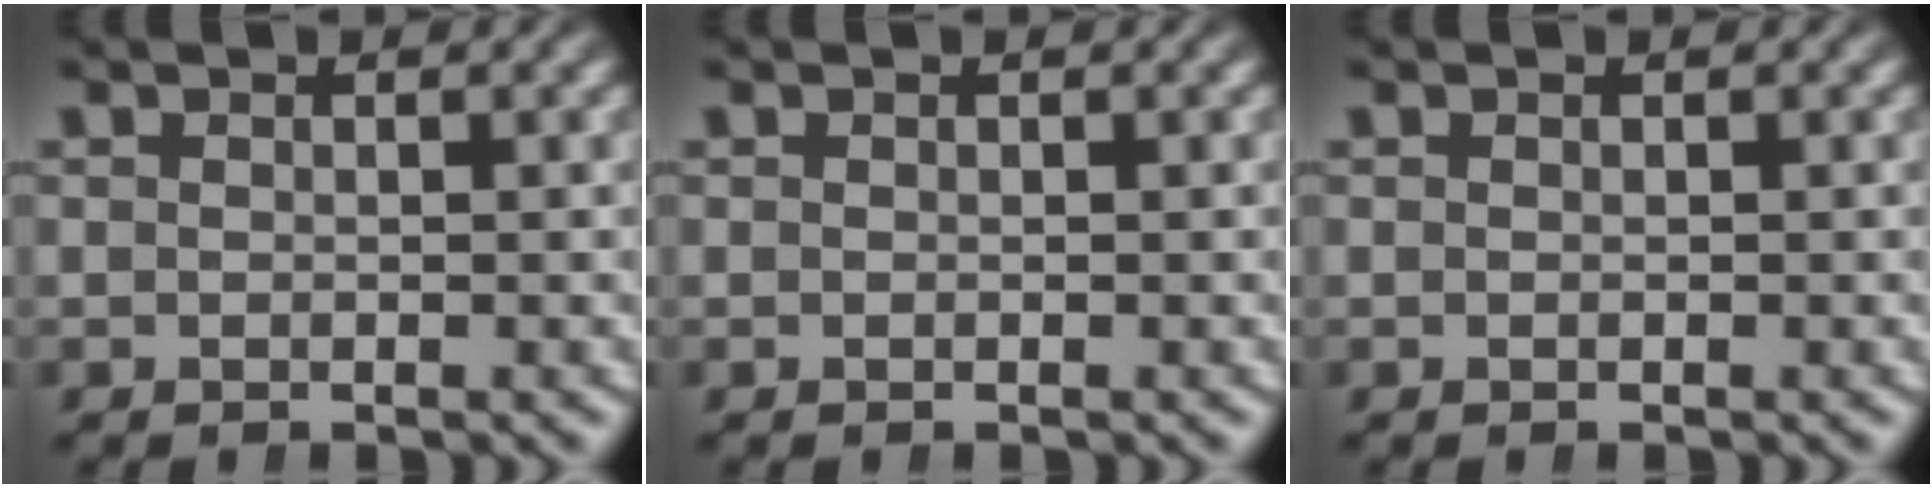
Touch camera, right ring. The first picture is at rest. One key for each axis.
{"total": 0.0}
{"total": 0.0}